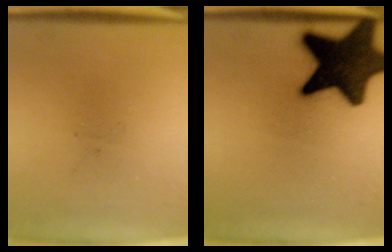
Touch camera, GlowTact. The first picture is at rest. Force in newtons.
{"total": 17.8}